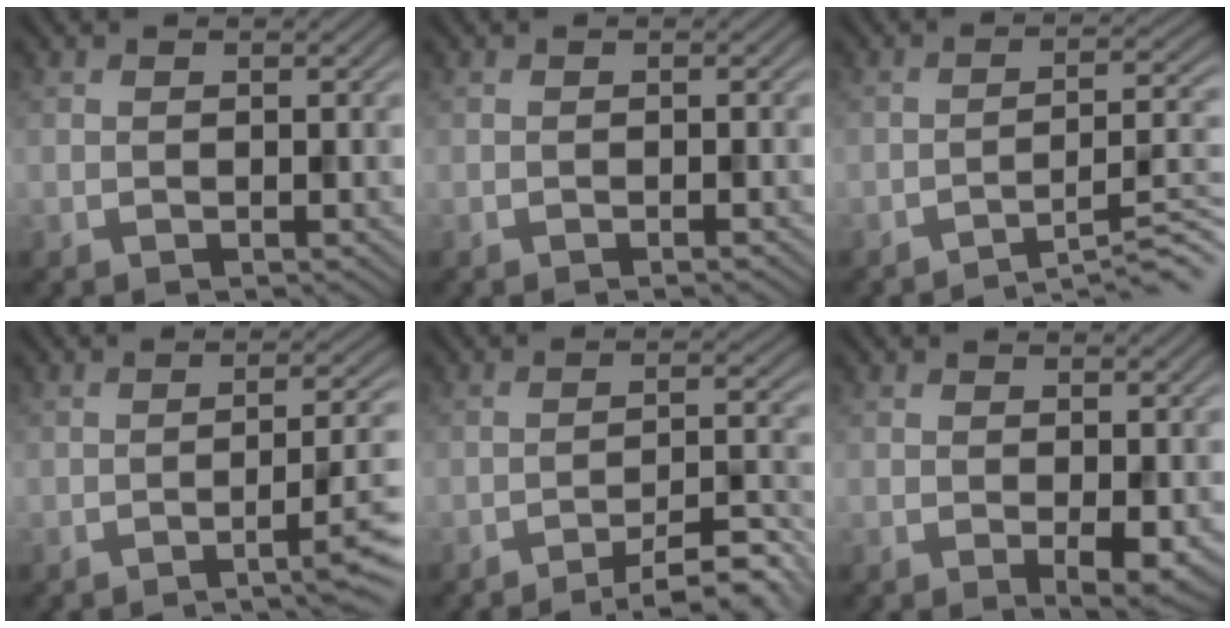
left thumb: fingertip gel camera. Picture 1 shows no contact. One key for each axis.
{"total": 0.6, "fx": -0.4, "fy": -0.1, "fz": 0.4, "tx": -0.005, "ty": 0.002, "tz": -0.010}
{"total": 7.2, "fx": -5.1, "fy": 0.8, "fz": 4.9, "tx": -0.071, "ty": 0.021, "tz": -0.084}
{"total": 6.1, "fx": -2.9, "fy": 0.9, "fz": 5.3, "tx": -0.077, "ty": 0.005, "tz": -0.051}
{"total": 8.0, "fx": -6.1, "fy": 1.1, "fz": 5.0, "tx": -0.084, "ty": 0.010, "tz": -0.086}
{"total": 2.3, "fx": 0.1, "fy": 0.9, "fz": 2.1, "tx": -0.035, "ty": -0.010, "tz": 0.004}